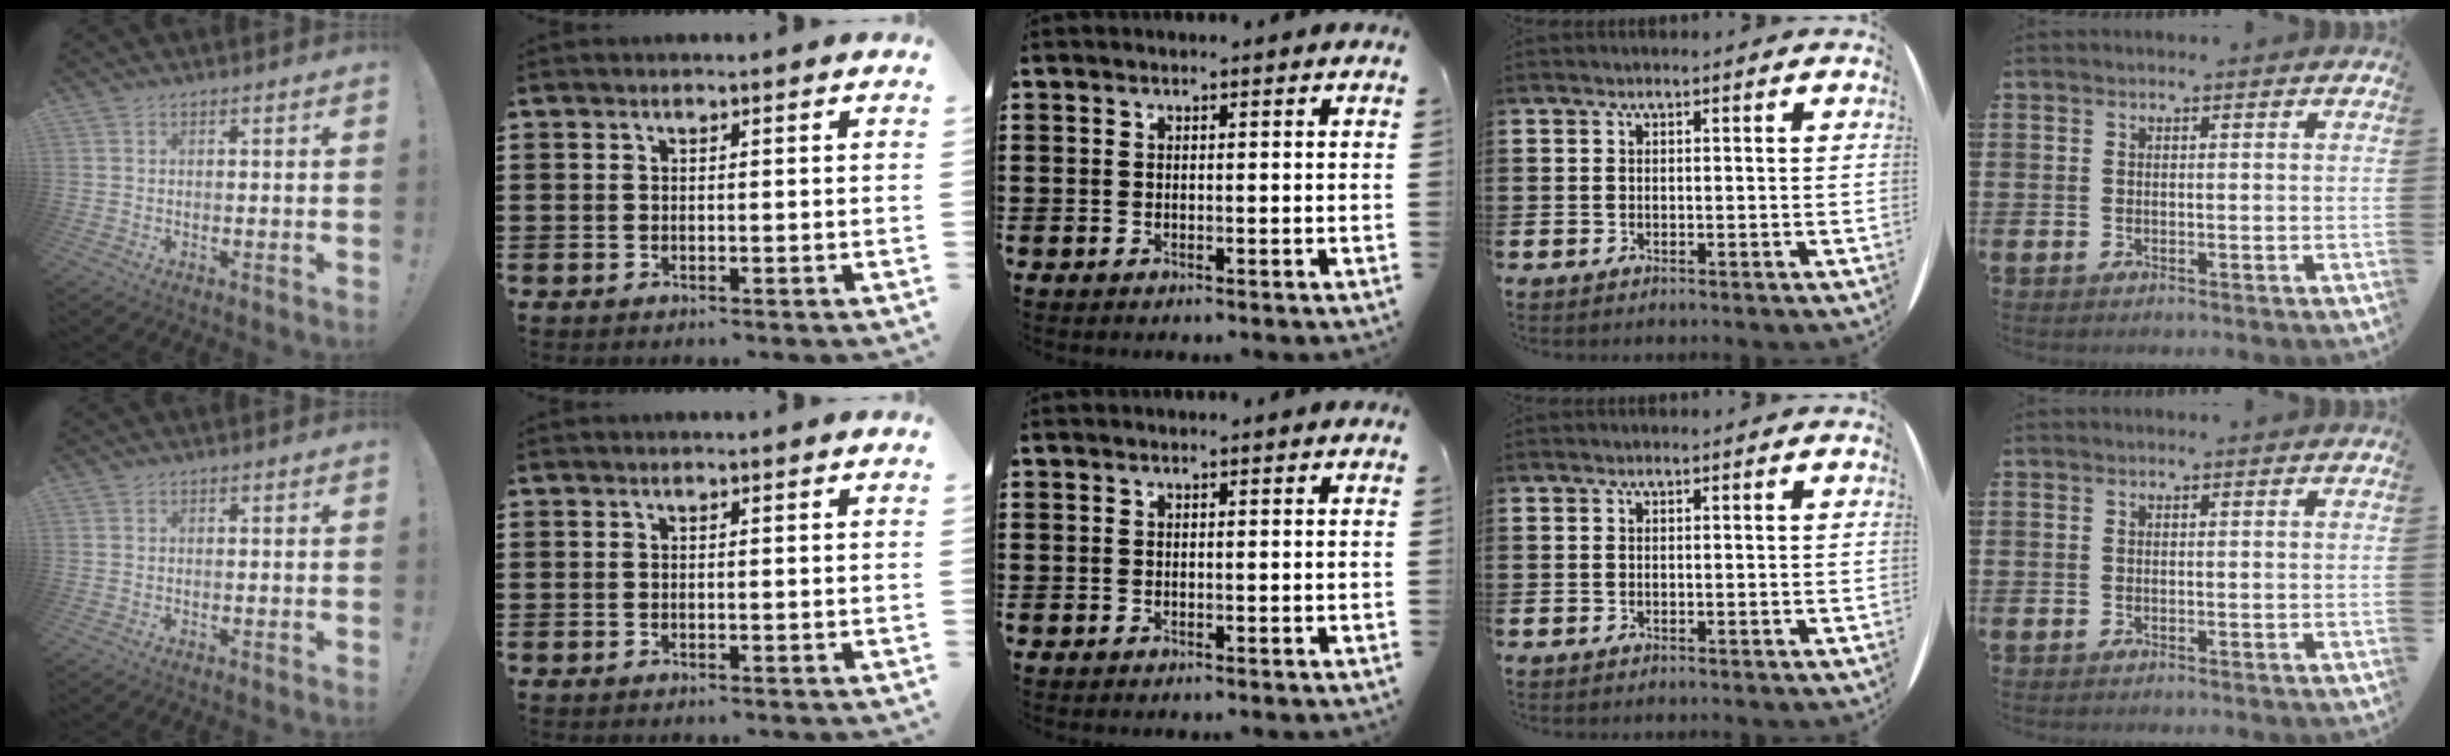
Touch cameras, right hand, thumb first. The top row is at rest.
{}